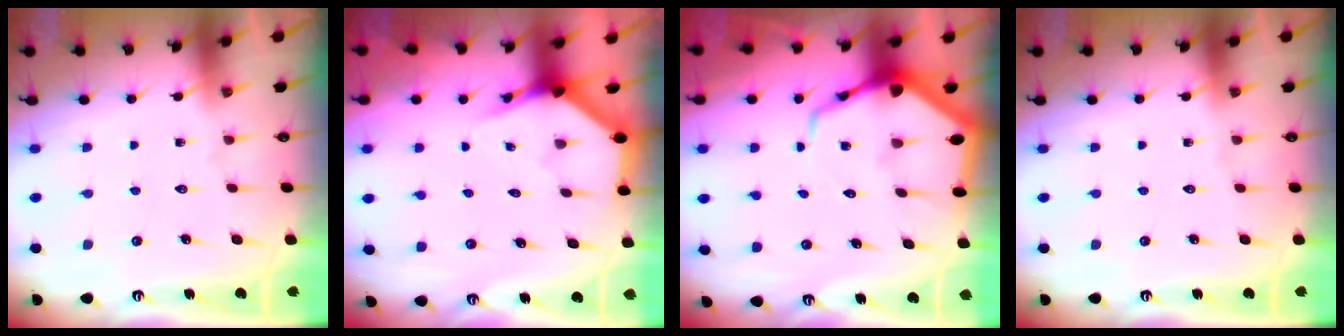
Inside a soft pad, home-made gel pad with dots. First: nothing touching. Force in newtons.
{"total": 3.9, "press": 3.9, "slide": 0.2}
{"total": 8.7, "press": 8.6, "slide": 1.0}
{"total": 0.0}